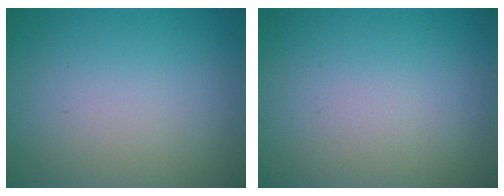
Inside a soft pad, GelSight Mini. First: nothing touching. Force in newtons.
{"total": 0.0}